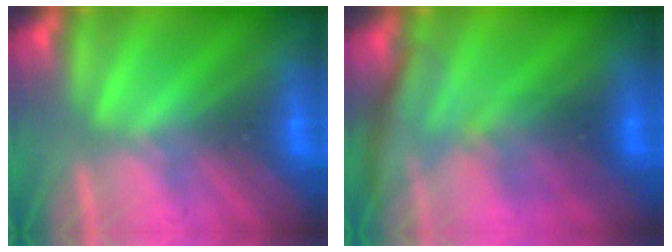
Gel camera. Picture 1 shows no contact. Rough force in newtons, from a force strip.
{"total": 2.9}